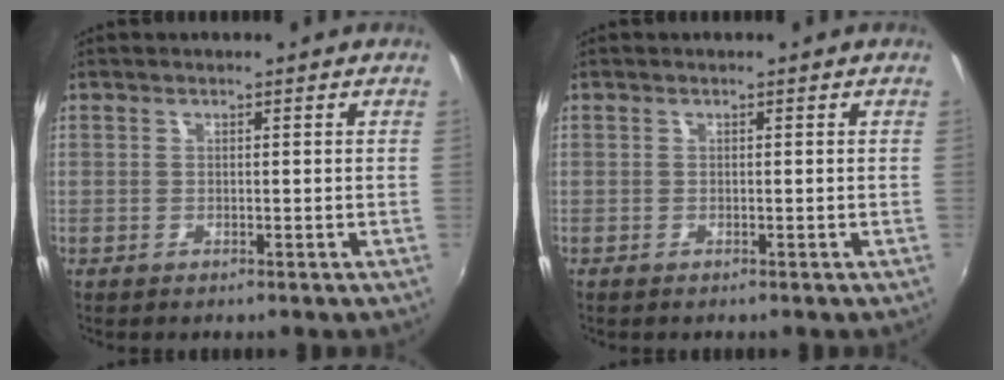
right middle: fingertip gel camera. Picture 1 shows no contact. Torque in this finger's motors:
{"motor_torque": [-0.49, -0.02, 0.05, 0.00]}